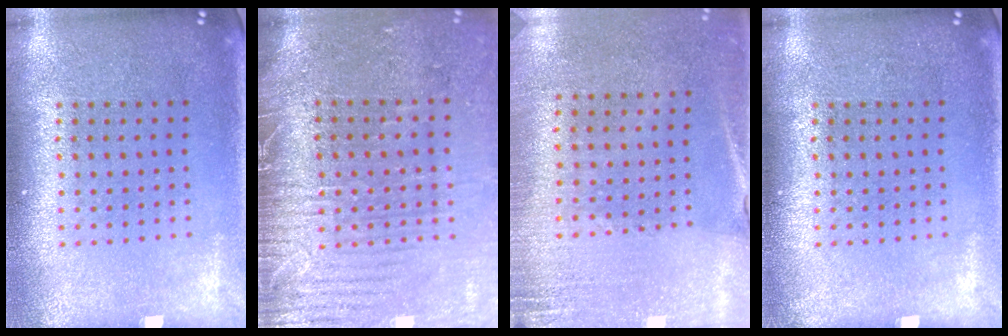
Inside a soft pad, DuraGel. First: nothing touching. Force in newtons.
{"total": 3.5, "press": 3.3, "slide": 1.3}
{"total": 2.6, "press": 2.4, "slide": 1.0}
{"total": 0.0}